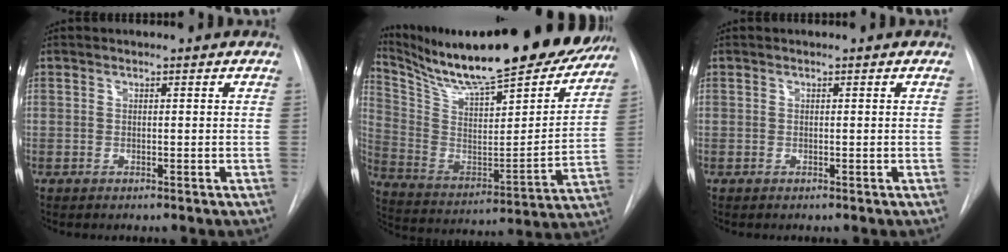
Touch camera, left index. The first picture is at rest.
{"total": 28.3, "force": [24.5, 4.7, 13.5], "torque": [-0.235, -0.052, 0.359]}
{"total": 0.0}